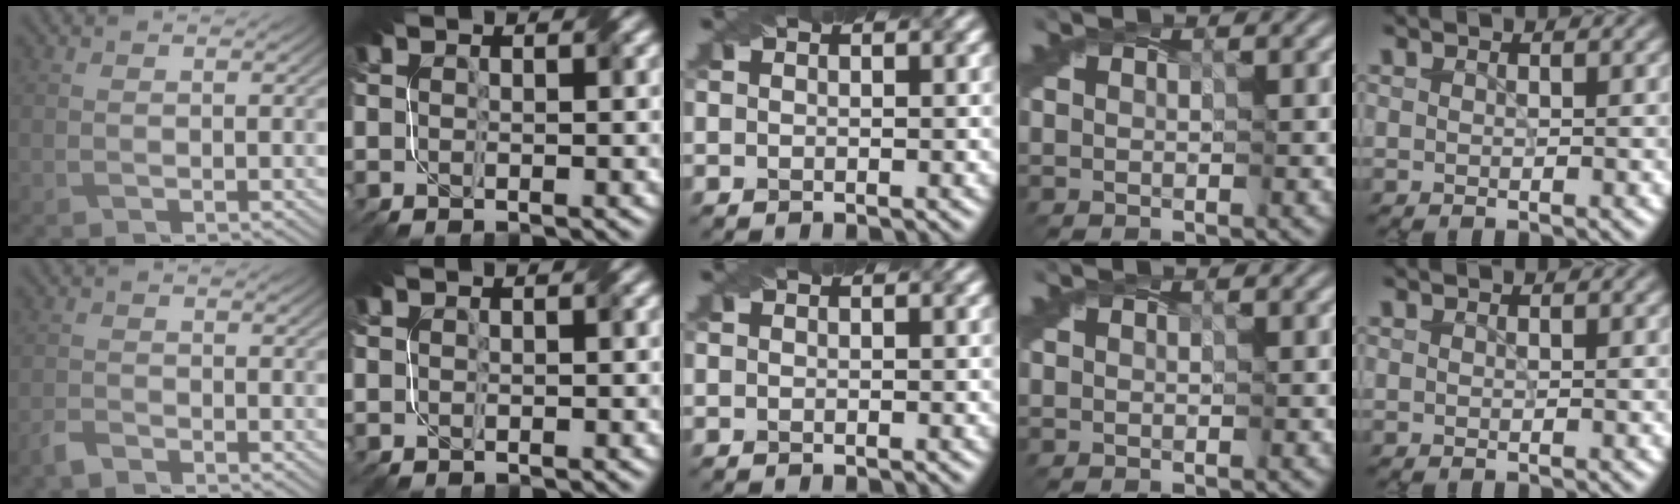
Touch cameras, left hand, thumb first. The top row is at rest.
{"thumb": {"total": 1.7, "force": [-1.5, 0.5, 0.7], "torque": [-0.016, 0.002, -0.039]}}